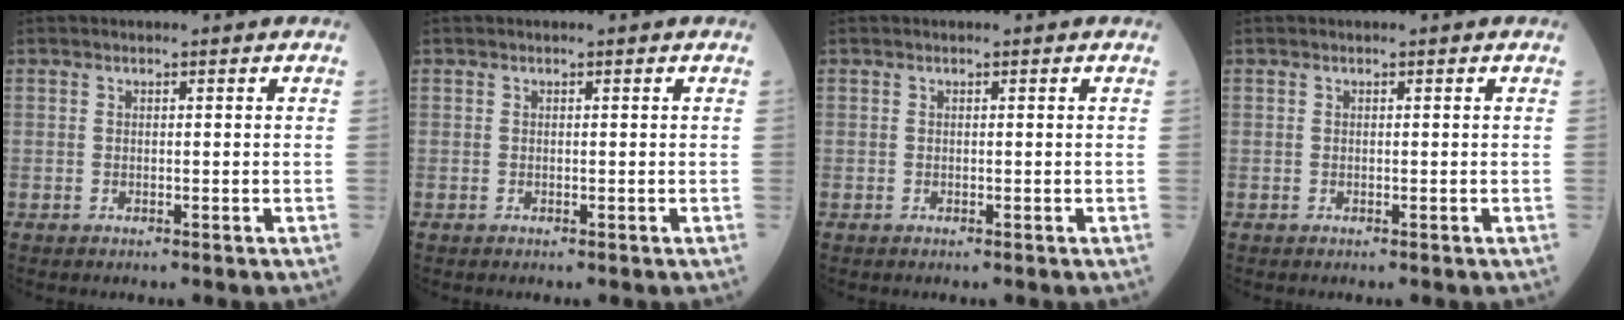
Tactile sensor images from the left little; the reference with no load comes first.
{"total": 0.0}
{"total": 0.0}
{"total": 0.0}